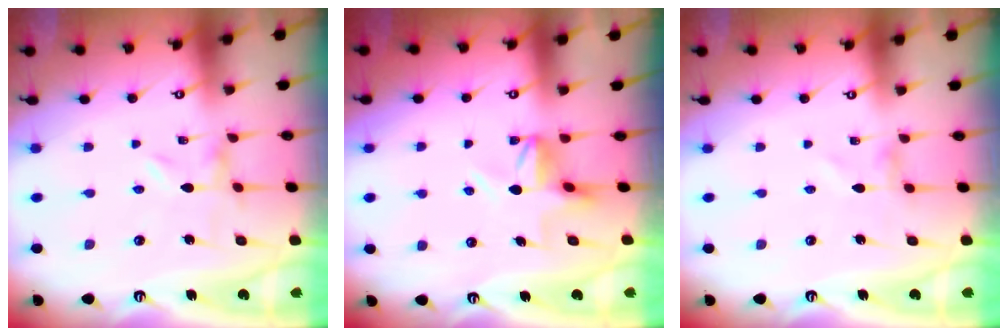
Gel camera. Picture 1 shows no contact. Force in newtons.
{"total": 5.8, "press": 5.7, "slide": 0.7}
{"total": 0.0}